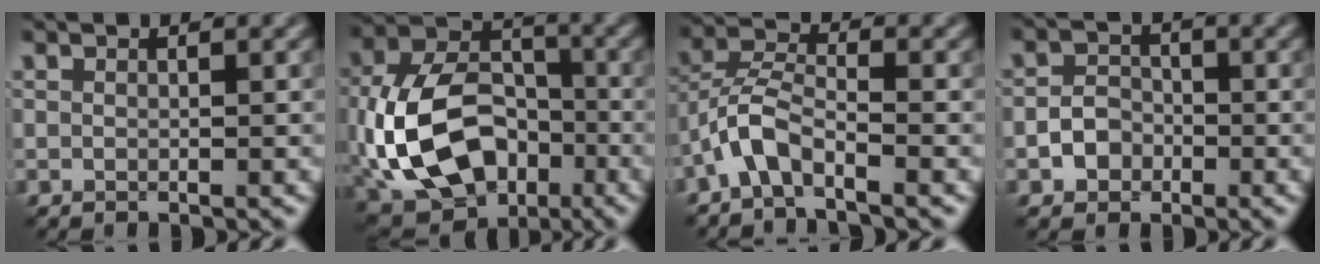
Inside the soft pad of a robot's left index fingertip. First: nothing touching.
{"total": 13.9, "force": [-3.3, 9.8, 9.3], "torque": [-0.198, -0.014, -0.059]}
{"total": 3.7, "force": [-2.5, 1.1, 2.5], "torque": [-0.055, 0.014, -0.059]}
{"total": 2.5, "force": [-1.3, 1.9, 1.0], "torque": [-0.012, 0.006, -0.026]}